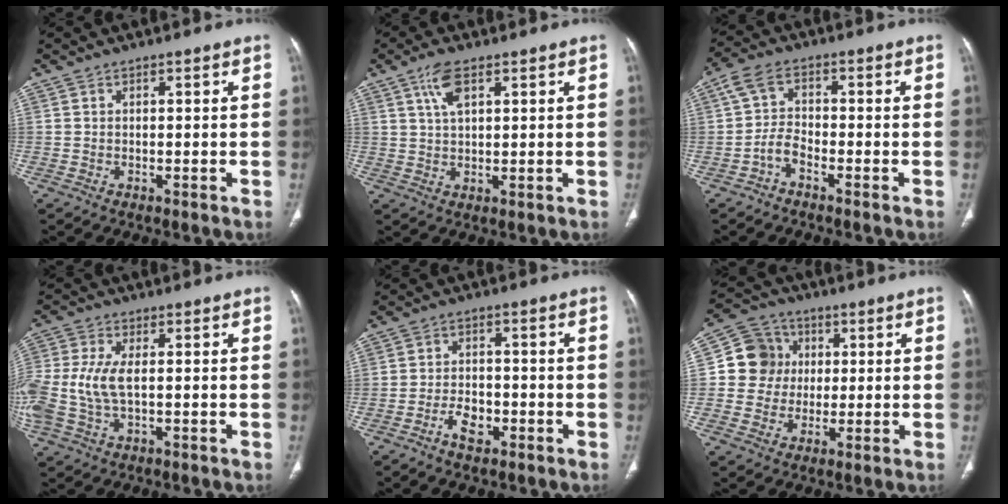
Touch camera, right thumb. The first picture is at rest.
{"total": 5.4, "force": [2.7, 2.2, 4.1], "torque": [-0.079, -0.005, 0.055]}
{"total": 4.1, "force": [-2.3, 2.3, 2.6], "torque": [-0.050, 0.023, -0.054]}
{"total": 10.0, "force": [-0.2, 5.1, 8.6], "torque": [-0.221, 0.007, 0.001]}
{"total": 4.5, "force": [-2.4, 2.7, 2.8], "torque": [-0.041, 0.019, -0.042]}
{"total": 9.5, "force": [1.1, 9.1, 2.8], "torque": [-0.016, 0.010, 0.012]}